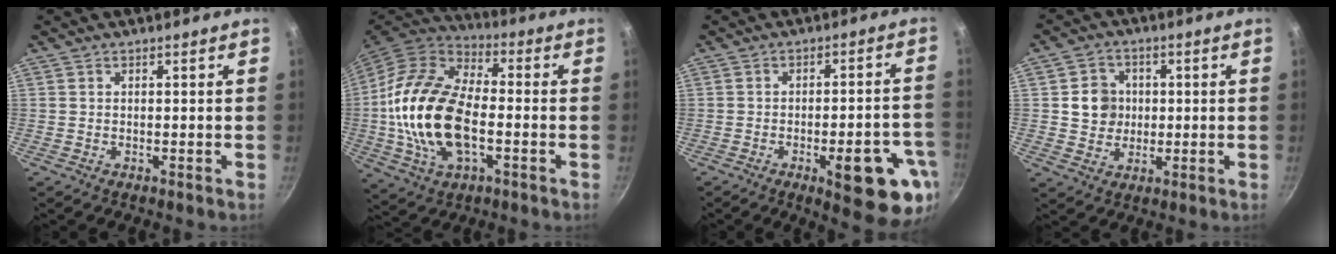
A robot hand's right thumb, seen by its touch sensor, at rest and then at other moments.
{"total": 21.3, "force": [-2.4, 12.2, 17.3], "torque": [-0.326, 0.027, -0.050]}
{"total": 17.2, "force": [-6.6, 5.7, 14.8], "torque": [-0.154, 0.014, -0.079]}
{"total": 6.9, "force": [0.7, 6.4, 2.6], "torque": [-0.009, 0.005, 0.010]}